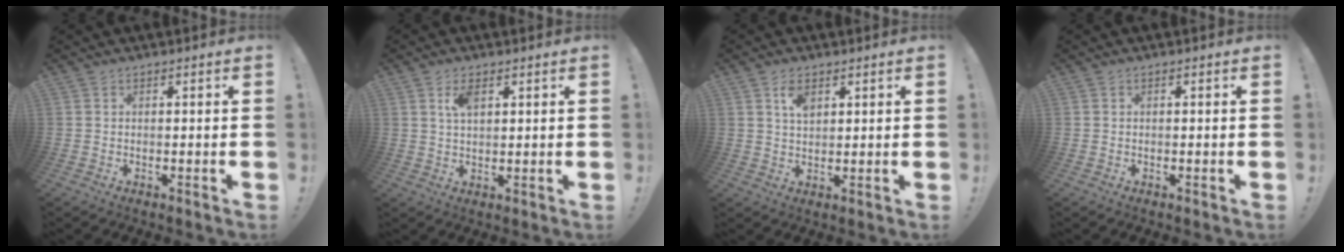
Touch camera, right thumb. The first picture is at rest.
{"total": 4.3, "force": [2.1, 2.1, 3.1], "torque": [-0.048, -0.004, 0.033]}
{"total": 4.6, "force": [2.2, 2.5, 3.2], "torque": [-0.039, -0.013, 0.034]}
{"total": 0.6, "force": [-0.6, 0.1, 0.2], "torque": [-0.002, -0.001, -0.010]}